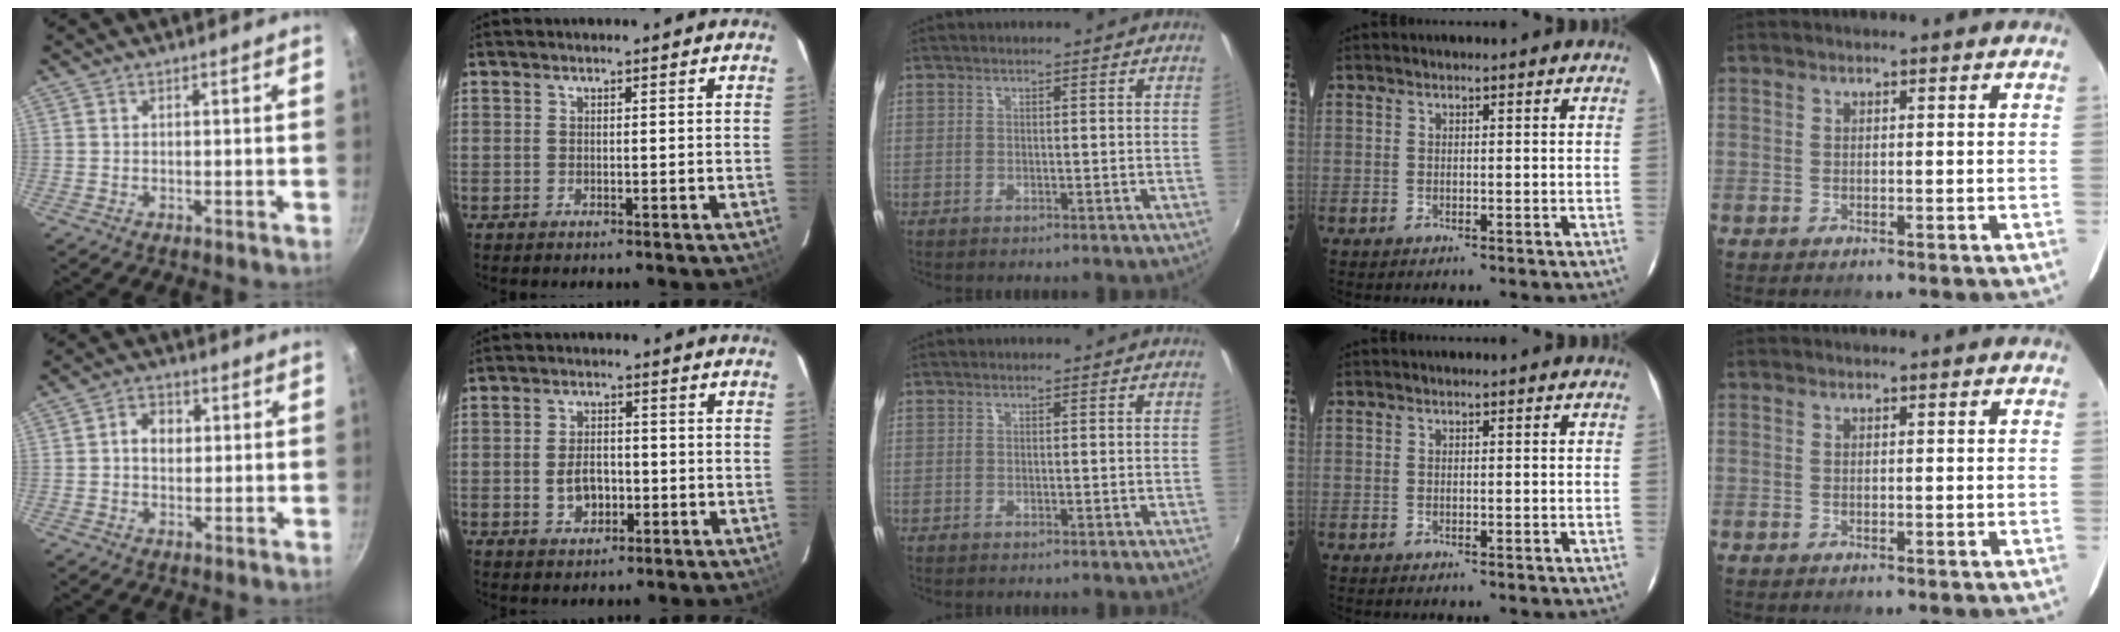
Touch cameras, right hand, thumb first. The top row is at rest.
{"thumb": {"total": 4.9, "force": [0.6, 3.8, 3.0], "torque": [-0.028, 0.007, 0.003]}, "index": {"total": 5.1, "force": [-1.2, 3.4, 3.6], "torque": [-0.069, 0.005, -0.014]}}